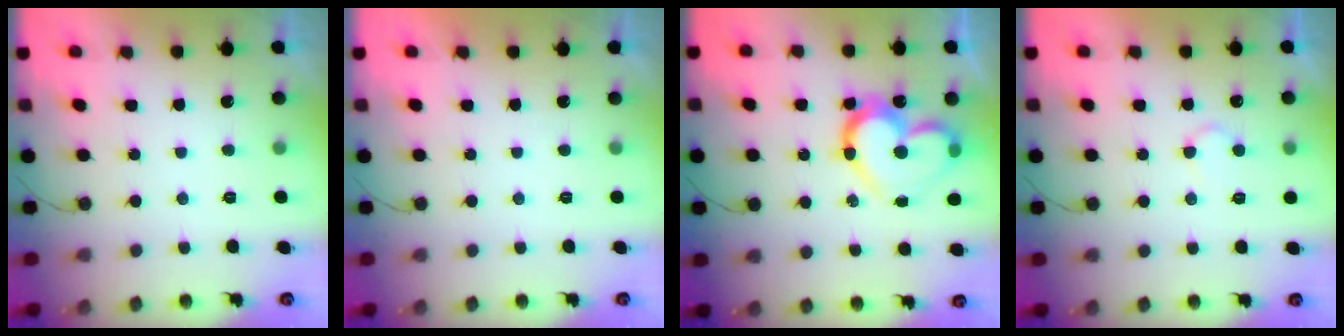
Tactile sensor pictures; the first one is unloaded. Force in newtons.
{"total": 1.9, "press": 1.9, "slide": 0.0}
{"total": 18.4, "press": 18.3, "slide": 1.7}
{"total": 5.1, "press": 5.1, "slide": 0.4}